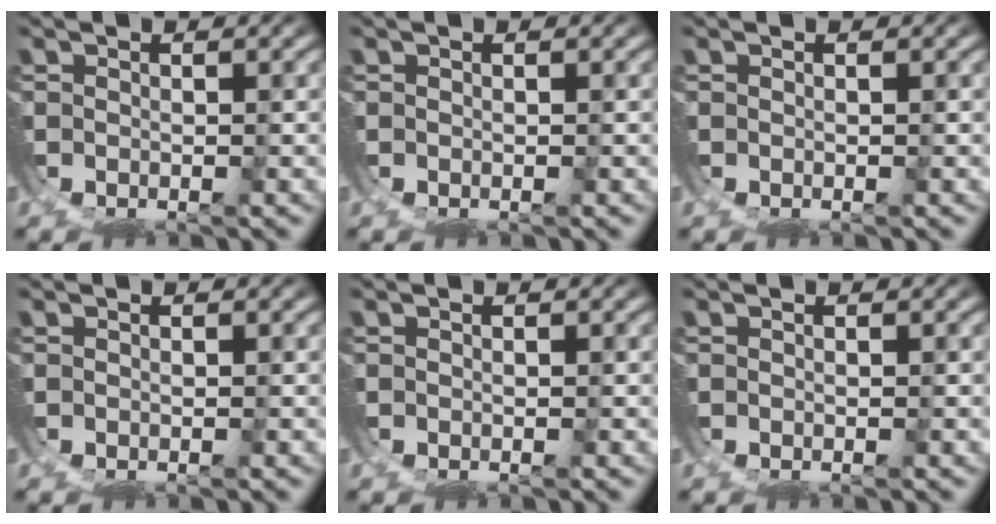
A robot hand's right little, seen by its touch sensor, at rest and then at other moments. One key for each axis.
{"total": 0.0}
{"total": 0.0}
{"total": 0.0}
{"total": 0.0}
{"total": 0.0}